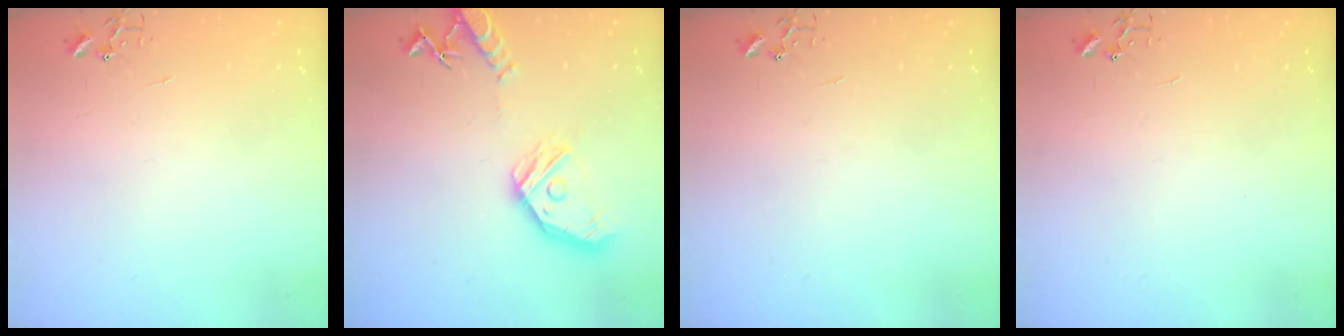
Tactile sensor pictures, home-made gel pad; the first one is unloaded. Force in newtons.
{"total": 17.1, "press": 16.9, "slide": 2.2}
{"total": 0.0}
{"total": 0.0}